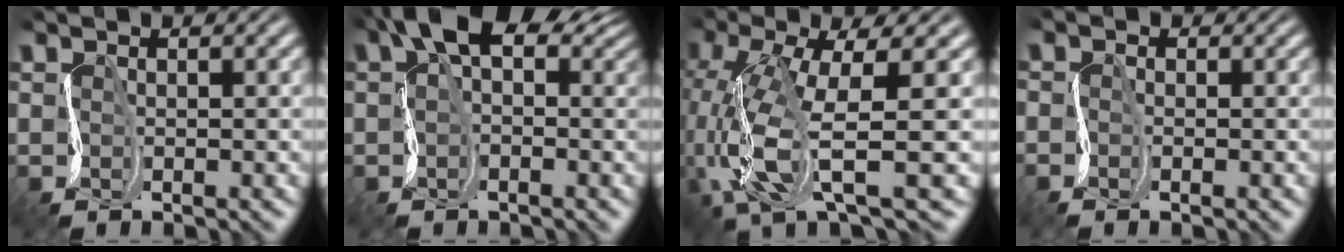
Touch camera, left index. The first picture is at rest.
{"total": 6.8, "force": [2.9, 3.9, 4.7], "torque": [-0.078, 0.019, 0.041]}
{"total": 9.2, "force": [-2.7, 3.0, 8.3], "torque": [-0.195, -0.018, -0.040]}
{"total": 1.7, "force": [-1.4, -0.1, -0.9], "torque": [0.009, -0.001, -0.020]}